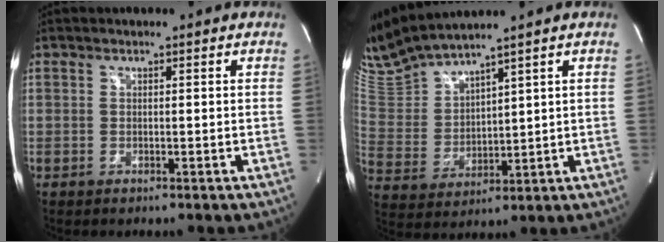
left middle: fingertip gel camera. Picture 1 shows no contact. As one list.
[{"total": 9.3, "force": [8.8, -0.7, 2.9], "torque": [-0.082, 0.002, 0.195]}]